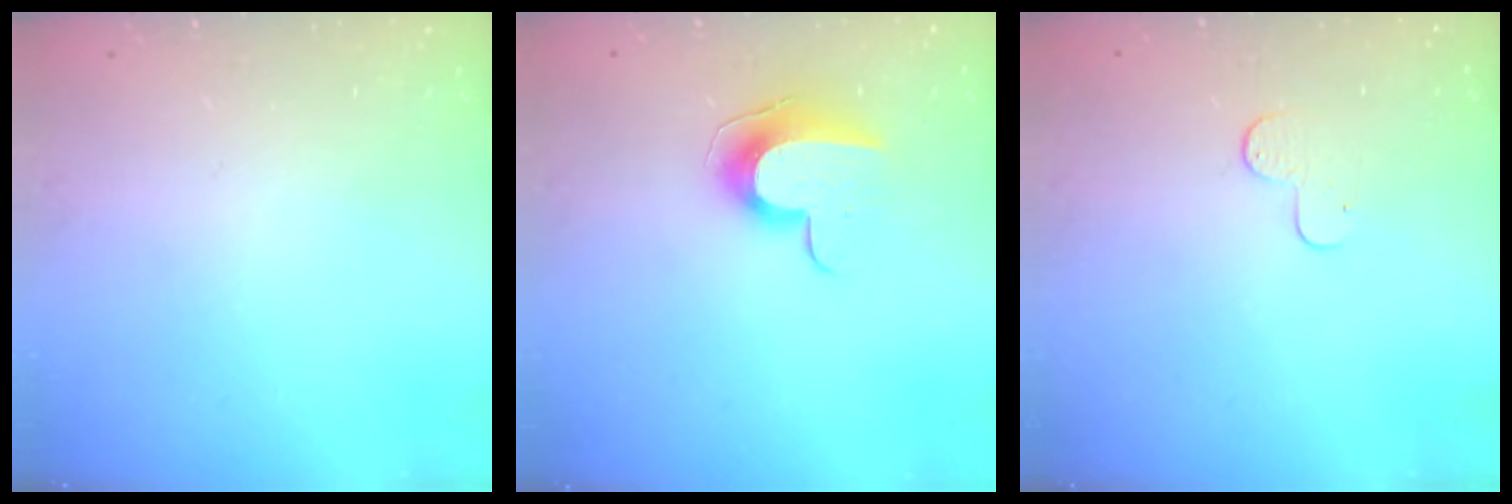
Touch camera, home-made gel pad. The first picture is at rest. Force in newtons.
{"total": 9.5, "press": 9.5, "slide": 0.4}
{"total": 4.8, "press": 4.8, "slide": 0.5}